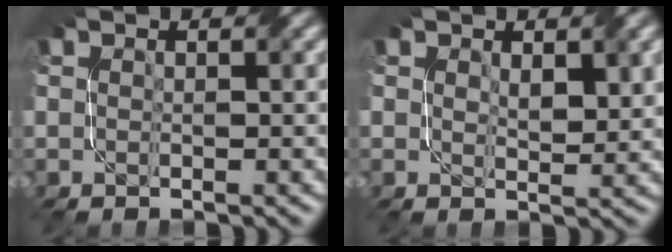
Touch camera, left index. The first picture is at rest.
{"total": 2.4, "force": [0.8, 1.1, 1.9], "torque": [-0.033, -0.005, 0.021]}